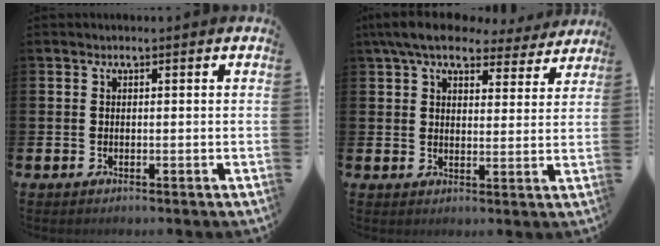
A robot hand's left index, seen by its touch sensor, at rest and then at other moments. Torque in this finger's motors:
{"motor_torque": [1.54, -0.59, 0.24, 0.21]}